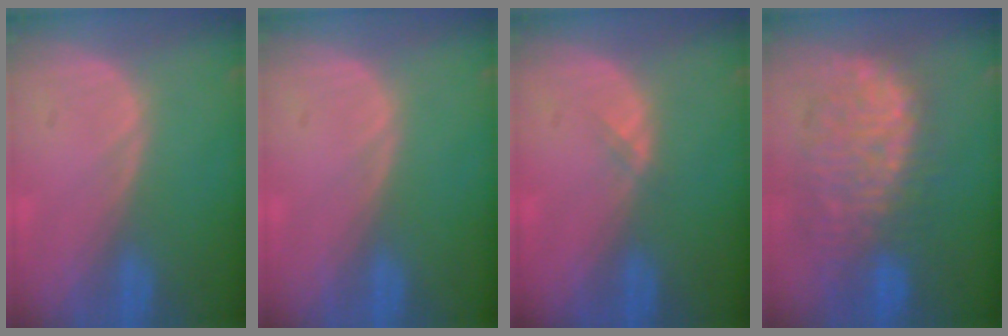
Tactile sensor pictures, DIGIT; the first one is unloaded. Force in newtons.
{"total": 0.0}
{"total": 1.1, "press": 0.8, "slide": 0.7}
{"total": 10.4, "press": 9.8, "slide": 3.5}